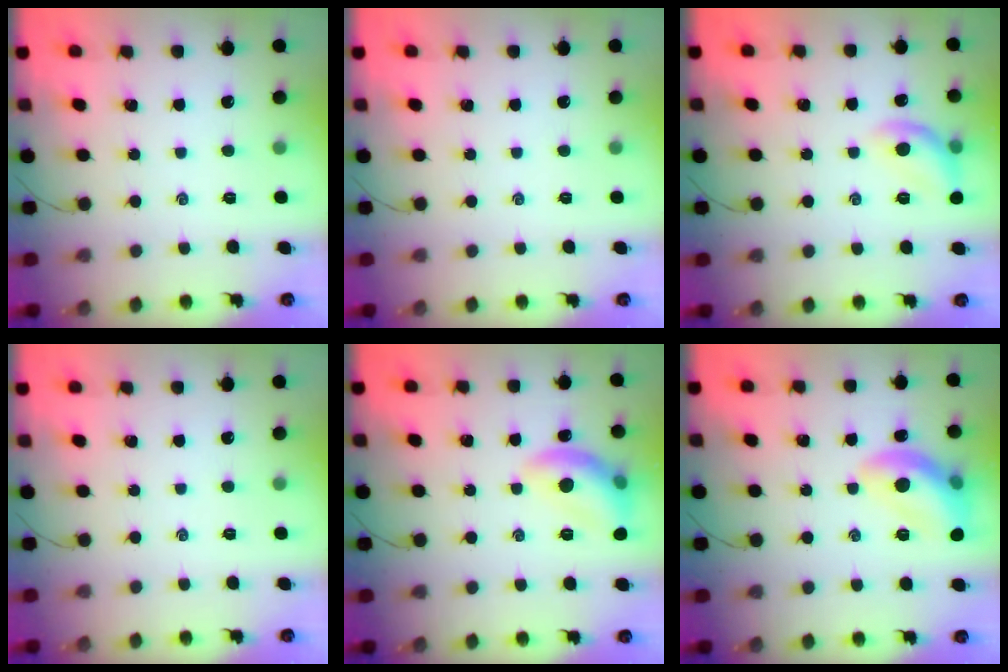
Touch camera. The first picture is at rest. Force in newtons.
{"total": 0.0}
{"total": 10.4, "press": 10.4, "slide": 0.7}
{"total": 0.0}
{"total": 12.4, "press": 12.4, "slide": 0.8}
{"total": 13.1, "press": 13.1, "slide": 0.9}